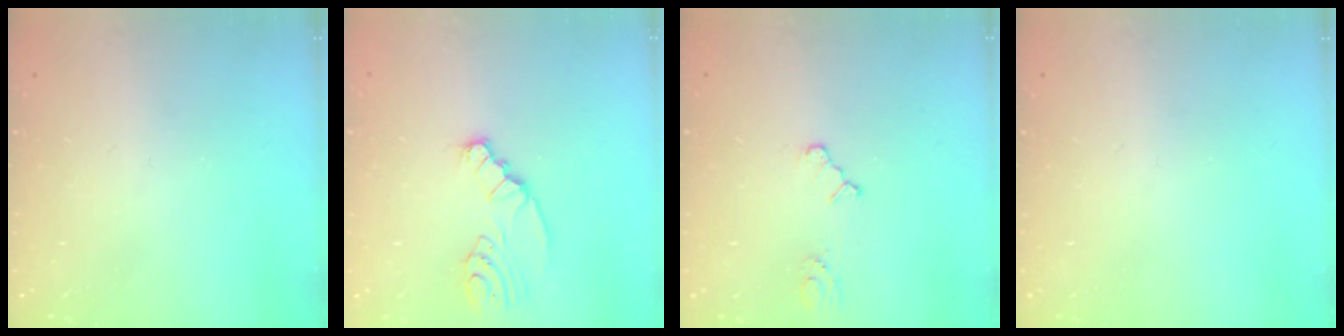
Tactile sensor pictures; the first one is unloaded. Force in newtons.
{"total": 2.8, "press": 2.8, "slide": 0.3}
{"total": 2.5, "press": 2.5, "slide": 0.3}
{"total": 0.0}